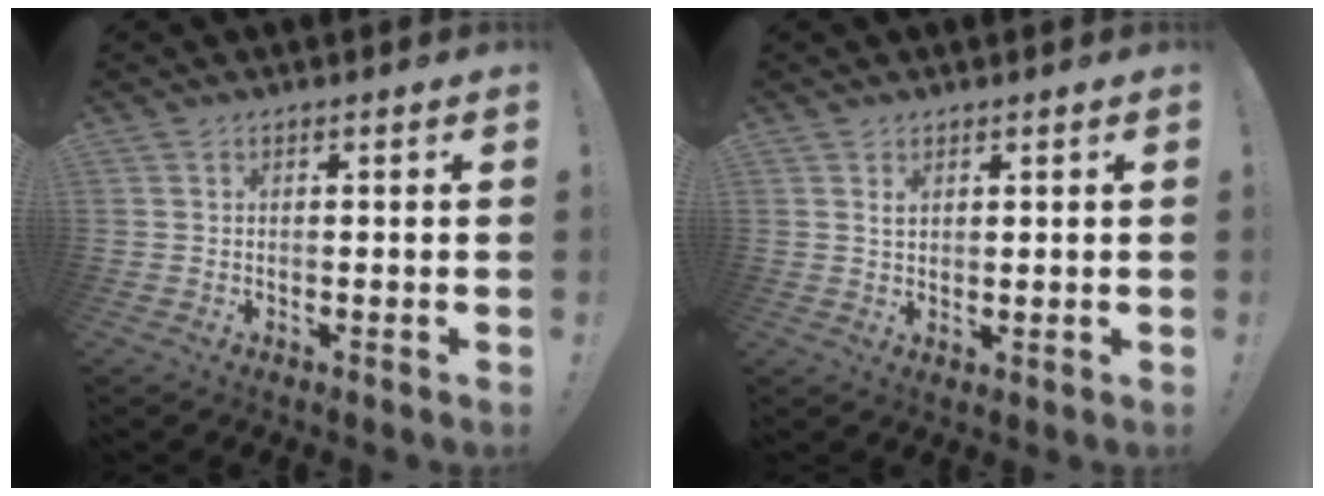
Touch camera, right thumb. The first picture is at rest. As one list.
[{"total": 1.8, "force": [1.2, 1.0, 0.9], "torque": [-0.012, -0.004, 0.021]}]